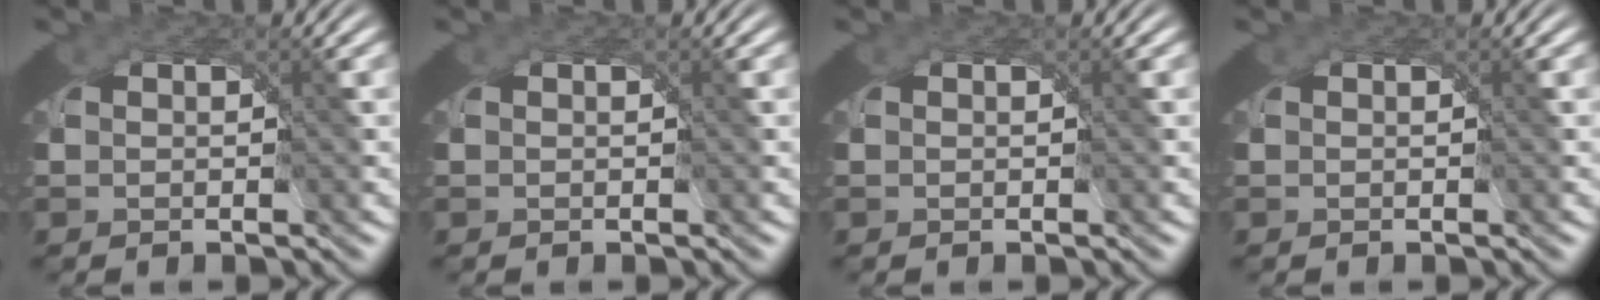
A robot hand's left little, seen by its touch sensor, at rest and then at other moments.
{"total": 0.0}
{"total": 0.0}
{"total": 0.0}